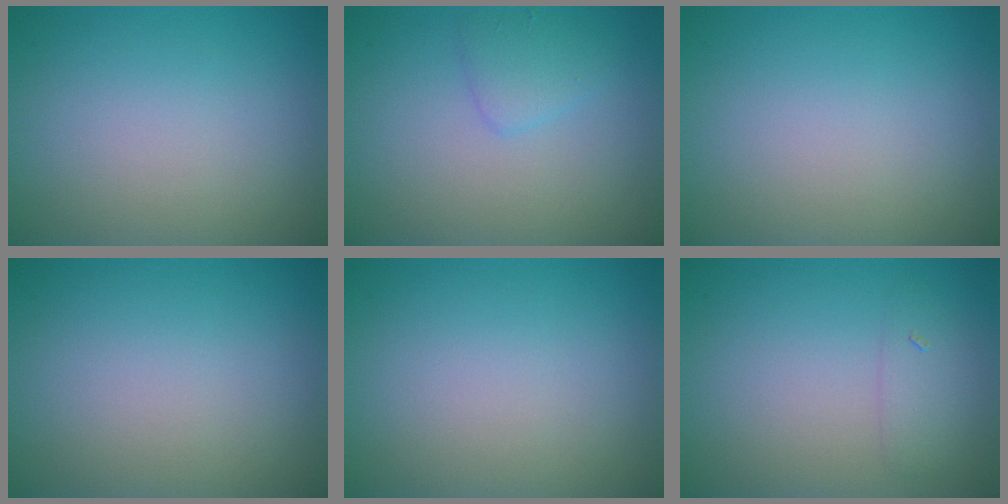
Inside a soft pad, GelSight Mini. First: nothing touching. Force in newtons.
{"total": 1.7, "press": 1.7, "slide": 0.0}
{"total": 0.0}
{"total": 0.0}
{"total": 0.0}
{"total": 1.6, "press": 1.6, "slide": 0.1}